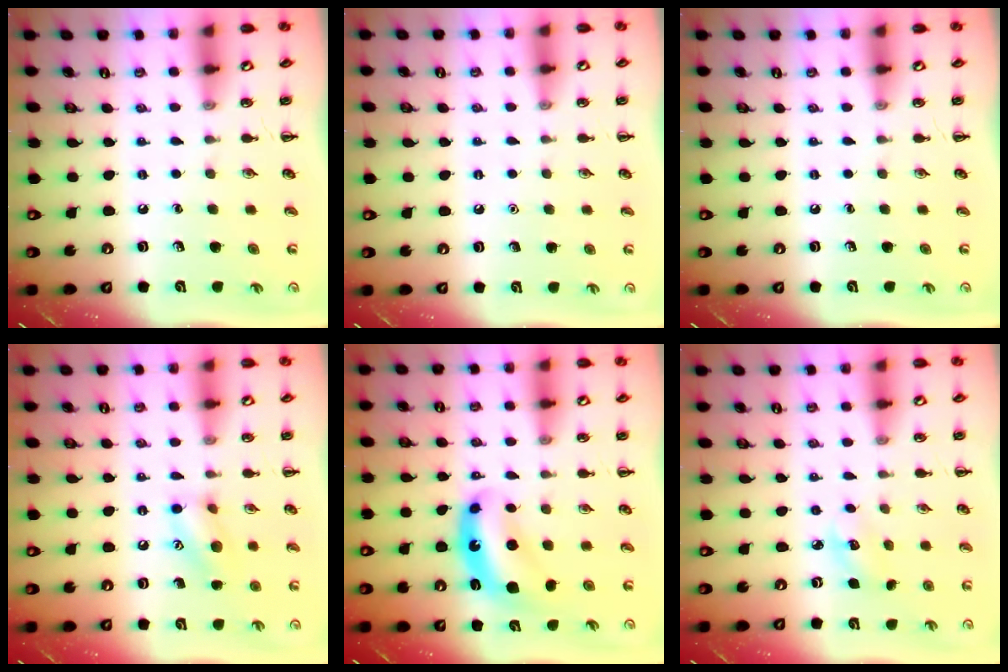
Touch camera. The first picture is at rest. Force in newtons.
{"total": 1.6, "press": 1.6, "slide": 0.1}
{"total": 0.0}
{"total": 10.4, "press": 10.3, "slide": 0.9}
{"total": 8.0, "press": 7.8, "slide": 1.7}
{"total": 3.9, "press": 3.8, "slide": 1.0}